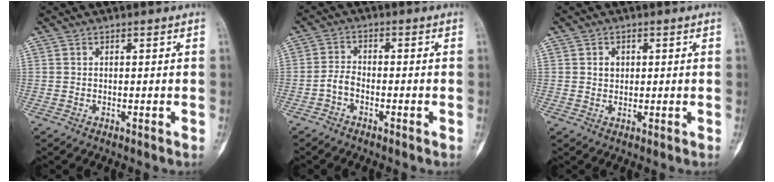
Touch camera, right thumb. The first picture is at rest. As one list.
[{"total": 2.5, "force": [-1.4, 1.3, 1.6], "torque": [-0.032, 0.018, -0.034]}, {"total": 2.1, "force": [0.5, 1.7, 1.0], "torque": [-0.006, 0.000, 0.008]}]